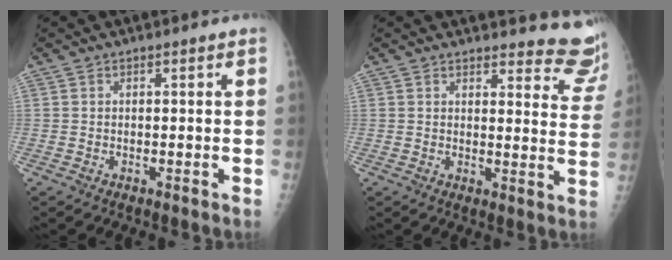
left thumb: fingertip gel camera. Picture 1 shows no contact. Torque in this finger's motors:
{"motor_torque": [-0.23, -0.21, -0.17, -0.28, 0.02]}